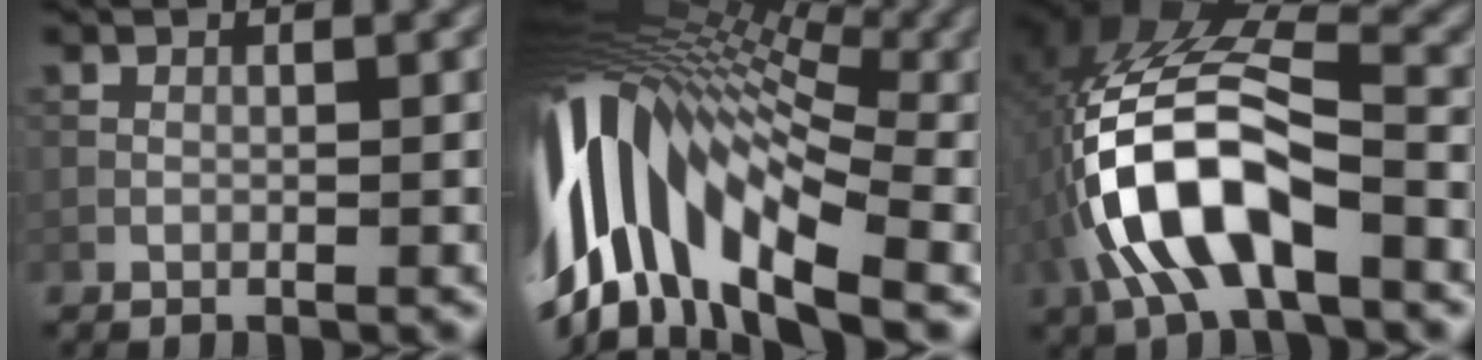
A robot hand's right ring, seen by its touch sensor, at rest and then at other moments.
{"total": 16.0, "force": [-1.6, 8.4, 13.5], "torque": [-0.267, 0.017, -0.027]}
{"total": 10.0, "force": [-3.5, 4.3, 8.3], "torque": [-0.180, 0.011, -0.065]}